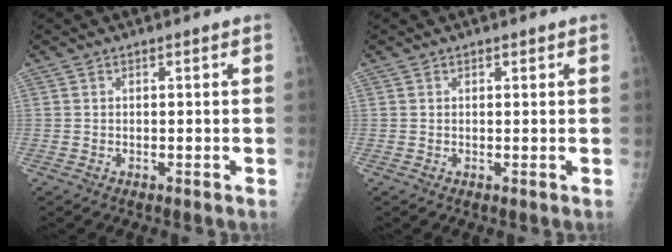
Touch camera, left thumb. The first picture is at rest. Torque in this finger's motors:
{"motor_torque": [-0.32, -0.17, -0.12, -0.11, 0.03]}